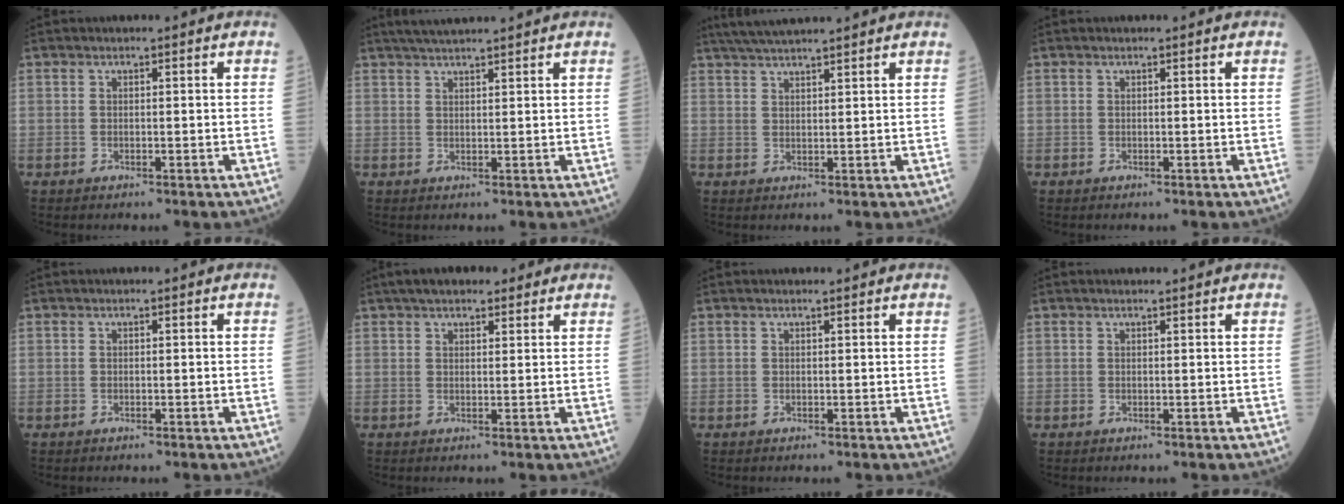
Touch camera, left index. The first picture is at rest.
{"total": 5.8, "force": [5.1, -0.1, 2.8], "torque": [-0.046, 0.030, 0.086]}
{"total": 8.1, "force": [7.1, -0.1, 3.8], "torque": [-0.066, 0.035, 0.114]}
{"total": 0.0}
{"total": 0.0}
{"total": 7.1, "force": [5.4, 2.5, 3.8], "torque": [-0.051, 0.034, 0.085]}
{"total": 0.7, "force": [0.7, 0.0, 0.1], "torque": [-0.010, 0.003, 0.011]}
{"total": 1.0, "force": [1.0, 0.0, 0.2], "torque": [-0.010, 0.002, 0.014]}